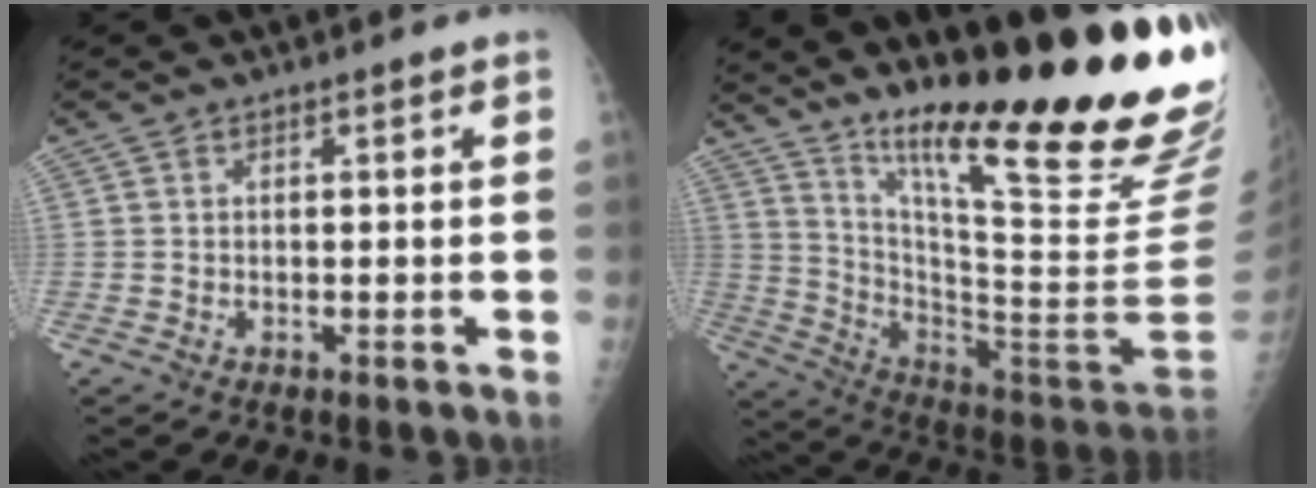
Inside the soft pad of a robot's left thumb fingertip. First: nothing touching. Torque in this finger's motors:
{"motor_torque": [3.76, 1.24, 1.08, -1.69, 0.29]}